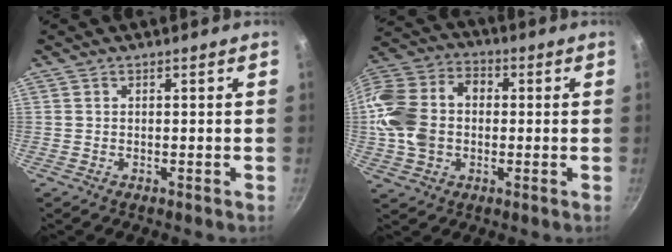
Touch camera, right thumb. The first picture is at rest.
{"total": 17.4, "force": [-0.4, 13.2, 11.3], "torque": [-0.221, 0.036, -0.019]}